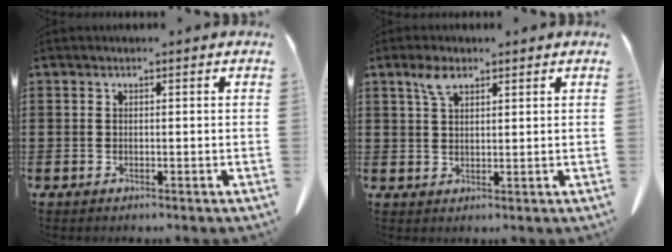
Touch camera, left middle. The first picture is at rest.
{"total": 3.9, "force": [2.4, 1.5, 2.7], "torque": [-0.062, 0.004, 0.044]}